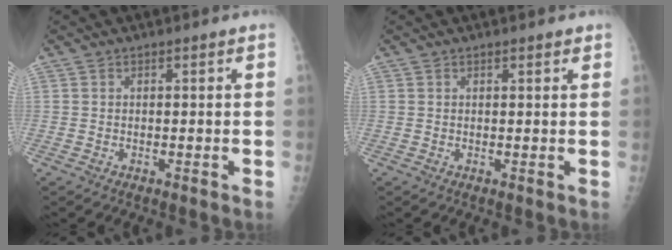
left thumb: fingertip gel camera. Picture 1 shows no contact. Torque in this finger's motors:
{"motor_torque": [-0.14, -0.05, -0.34, -0.11, 0.04]}